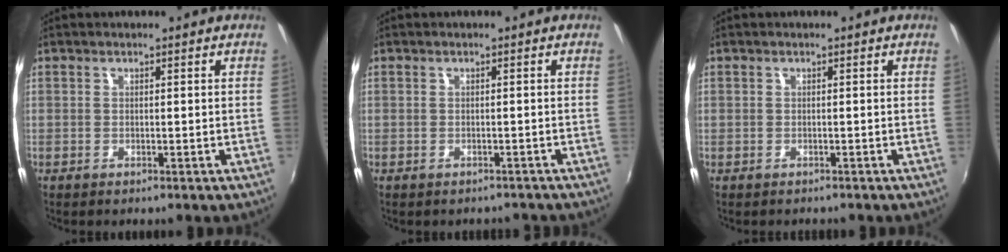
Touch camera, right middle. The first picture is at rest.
{"total": 3.0, "force": [-2.6, 1.2, 0.6], "torque": [-0.009, -0.007, -0.030]}
{"total": 1.3, "force": [-0.8, 1.0, -0.1], "torque": [-0.004, 0.002, -0.011]}